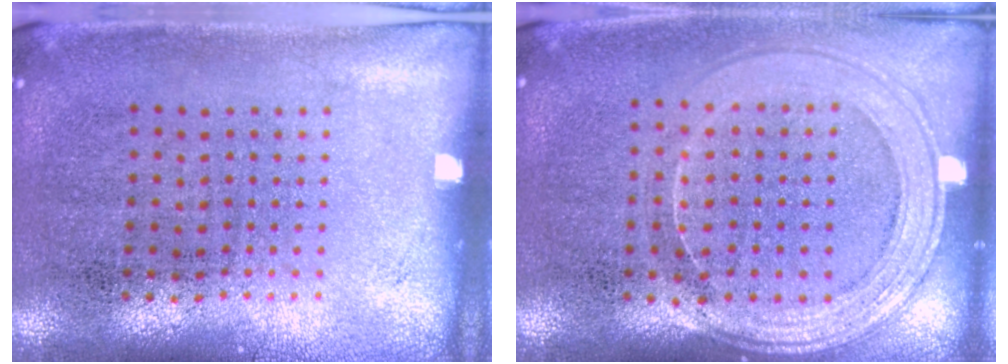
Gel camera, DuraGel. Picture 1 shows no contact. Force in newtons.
{"total": 1.6, "press": 1.4, "slide": 0.7}